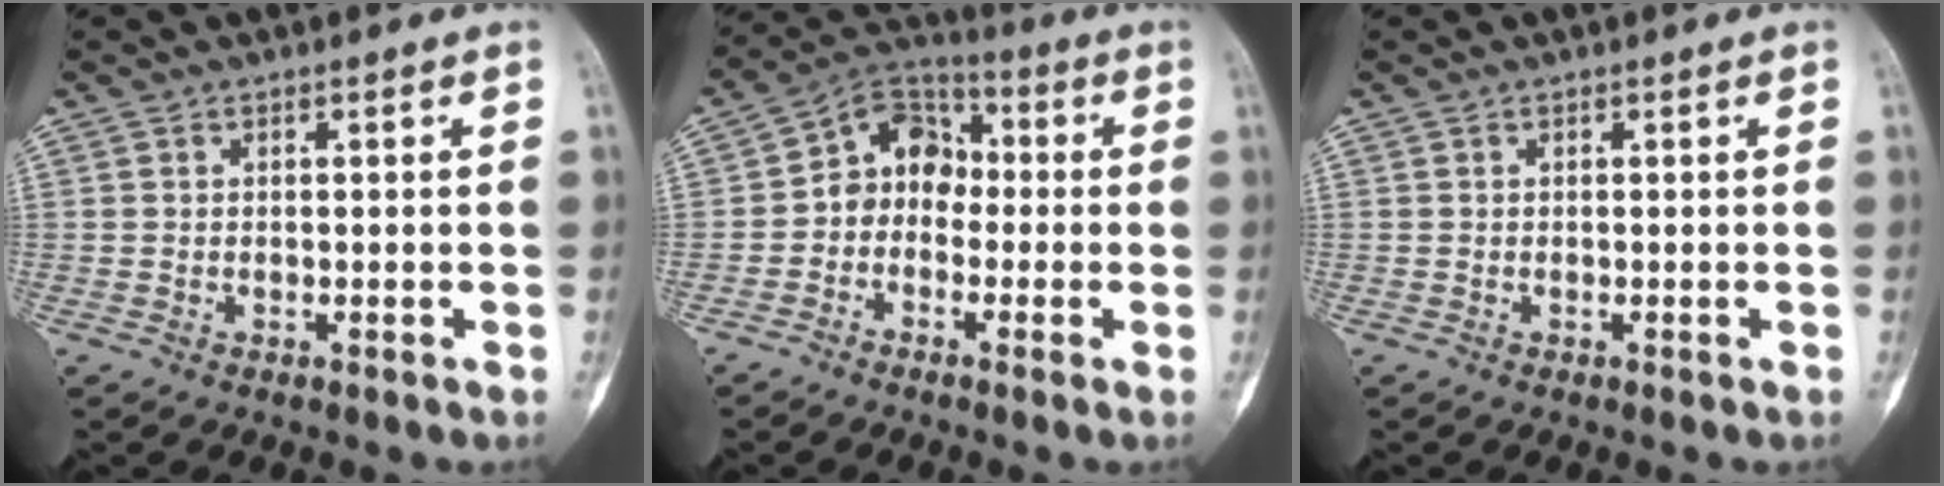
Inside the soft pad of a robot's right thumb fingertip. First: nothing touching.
{"total": 9.5, "force": [-0.9, 7.9, 5.2], "torque": [-0.044, 0.044, -0.036]}
{"total": 0.0}